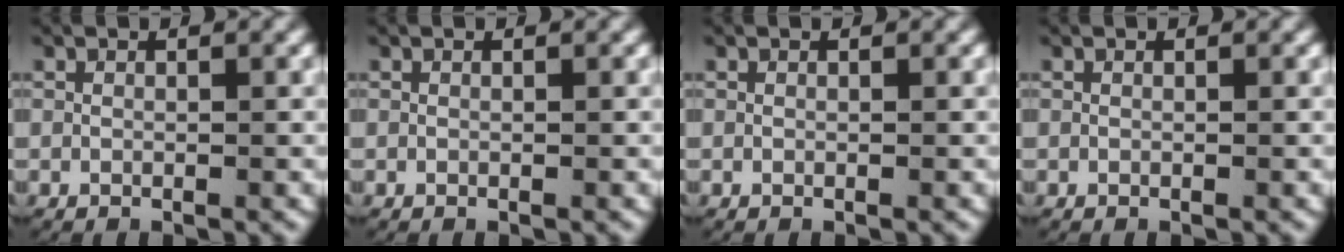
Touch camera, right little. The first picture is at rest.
{"total": 0.0}
{"total": 0.0}
{"total": 0.0}